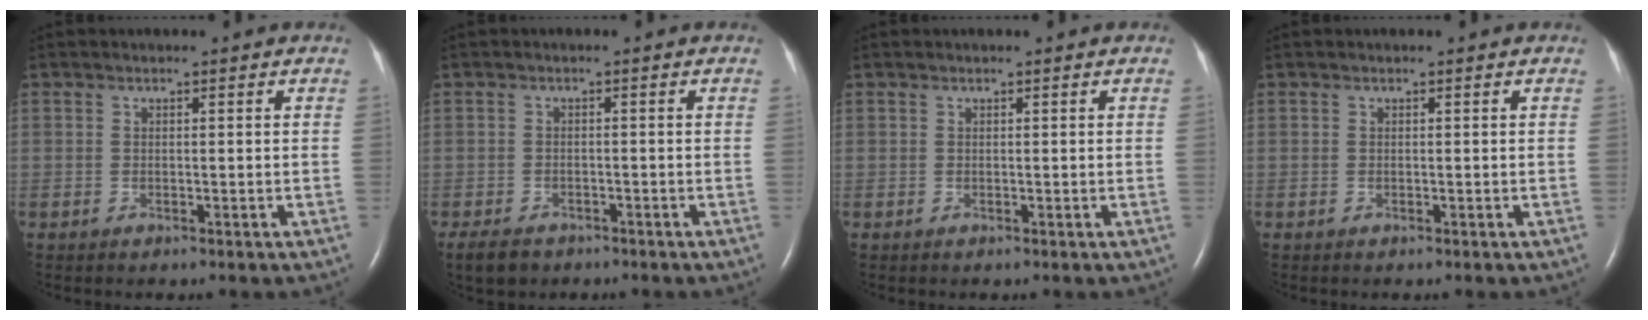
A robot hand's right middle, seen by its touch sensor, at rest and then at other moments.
{"total": 3.6, "force": [-2.8, 2.0, 1.2], "torque": [-0.023, -0.005, -0.042]}
{"total": 0.0}
{"total": 0.0}